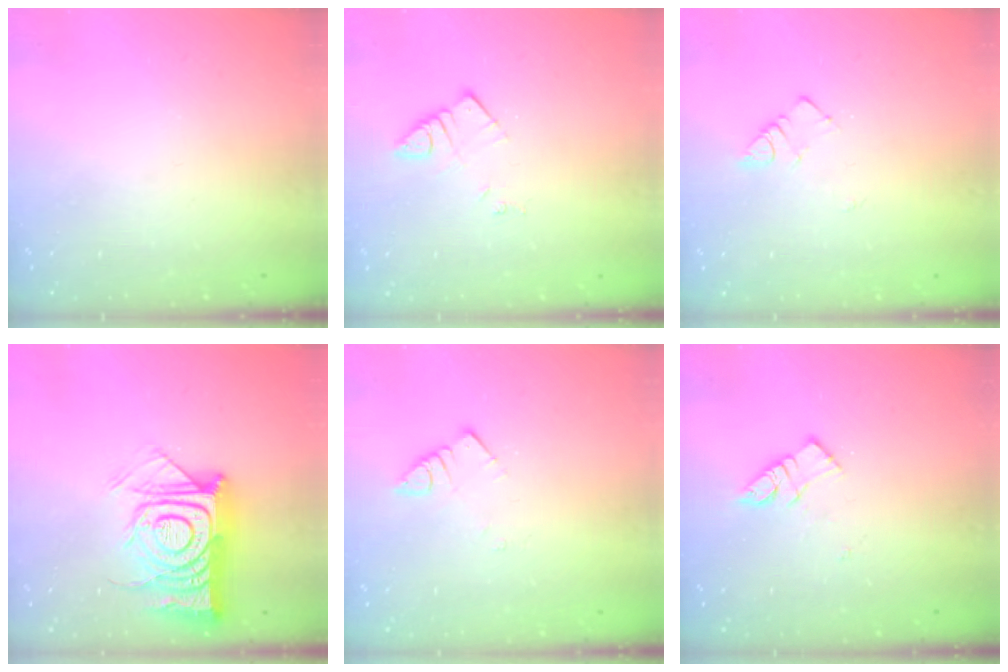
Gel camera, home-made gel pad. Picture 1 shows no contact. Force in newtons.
{"total": 3.5, "press": 3.5, "slide": 0.4}
{"total": 2.8, "press": 2.7, "slide": 0.4}
{"total": 16.9, "press": 16.9, "slide": 1.2}
{"total": 3.1, "press": 3.1, "slide": 0.5}
{"total": 9.1, "press": 9.1, "slide": 0.4}